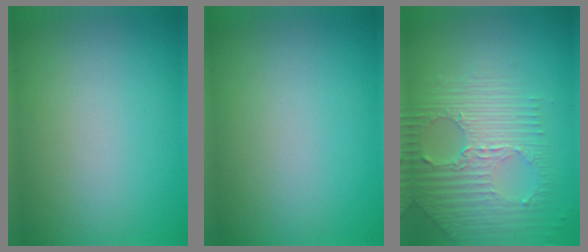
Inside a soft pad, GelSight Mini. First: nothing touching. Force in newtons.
{"total": 0.0}
{"total": 7.1, "press": 4.7, "slide": 5.3}